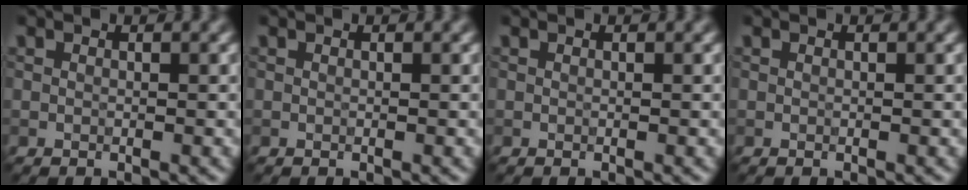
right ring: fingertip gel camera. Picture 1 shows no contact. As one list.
[{"total": 0.0}, {"total": 0.0}, {"total": 0.0}]